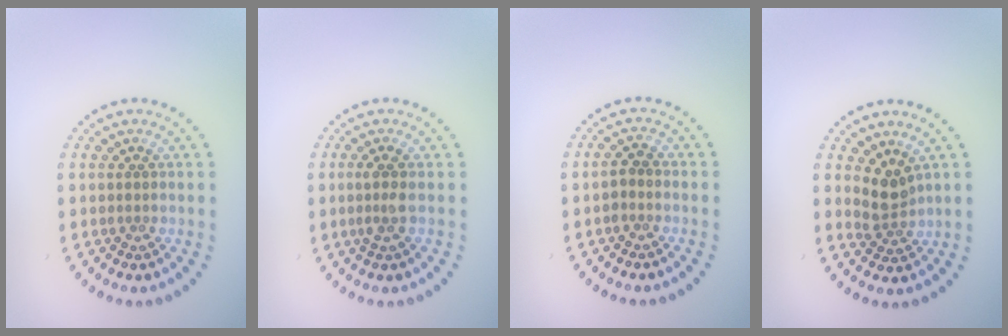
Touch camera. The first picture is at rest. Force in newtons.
{"total": 1.5, "press": 1.2, "slide": 0.9}
{"total": 1.1, "press": 1.1, "slide": 0.4}
{"total": 2.3, "press": 1.8, "slide": 1.5}